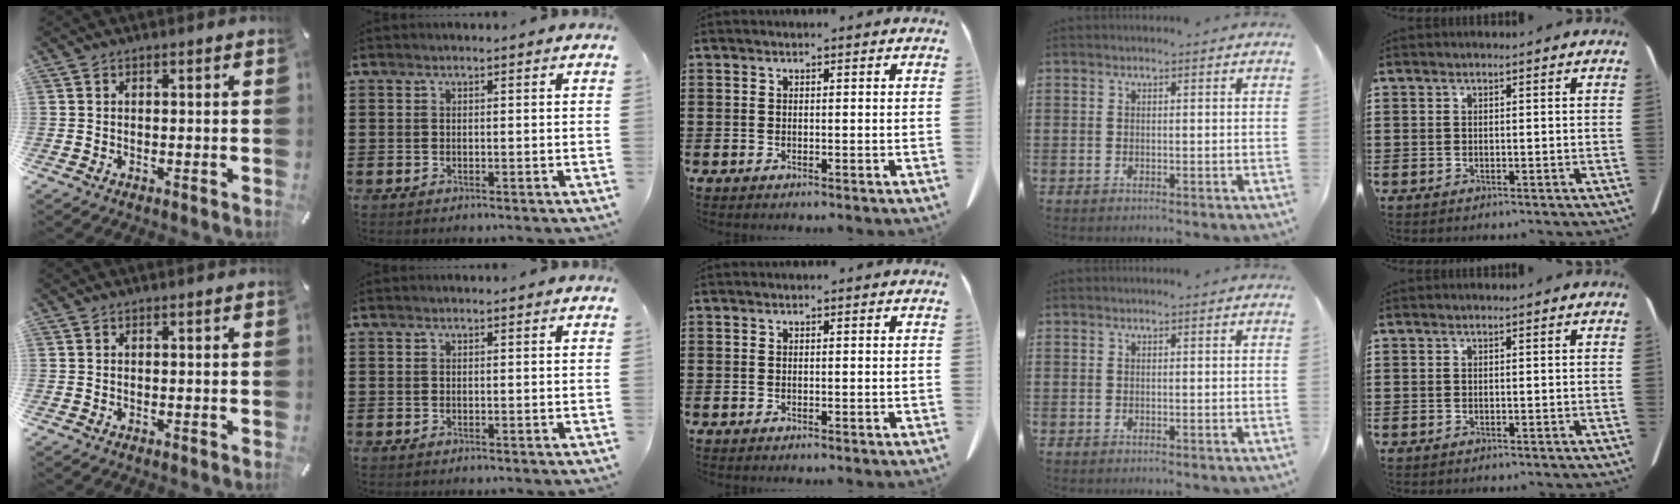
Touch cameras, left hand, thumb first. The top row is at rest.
{}